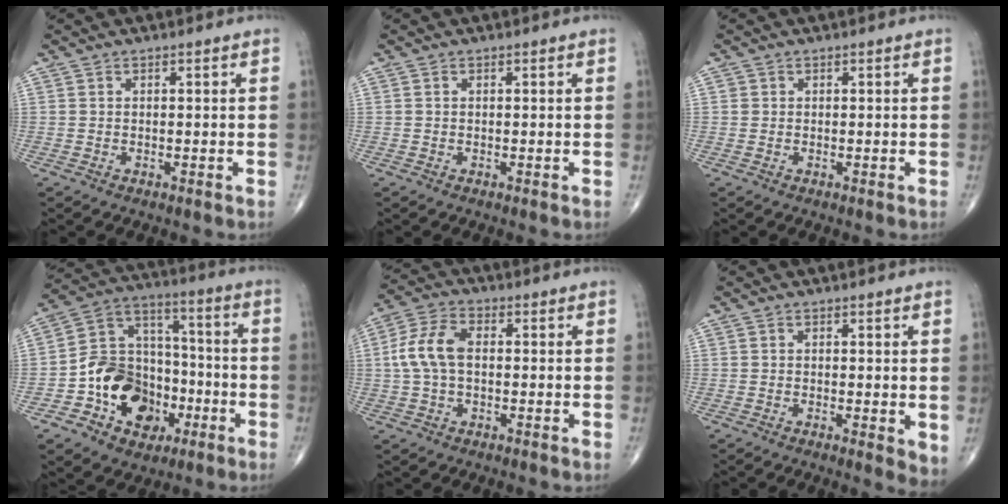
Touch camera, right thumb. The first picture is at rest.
{"total": 0.0}
{"total": 0.7, "force": [0.1, 0.7, 0.1], "torque": [0.004, 0.003, 0.003]}
{"total": 17.1, "force": [-6.1, 13.2, 9.1], "torque": [-0.106, 0.067, -0.099]}
{"total": 8.4, "force": [0.3, 5.1, 6.7], "torque": [-0.145, 0.023, 0.001]}
{"total": 3.4, "force": [0.0, 1.3, 3.2], "torque": [-0.043, -0.011, -0.002]}